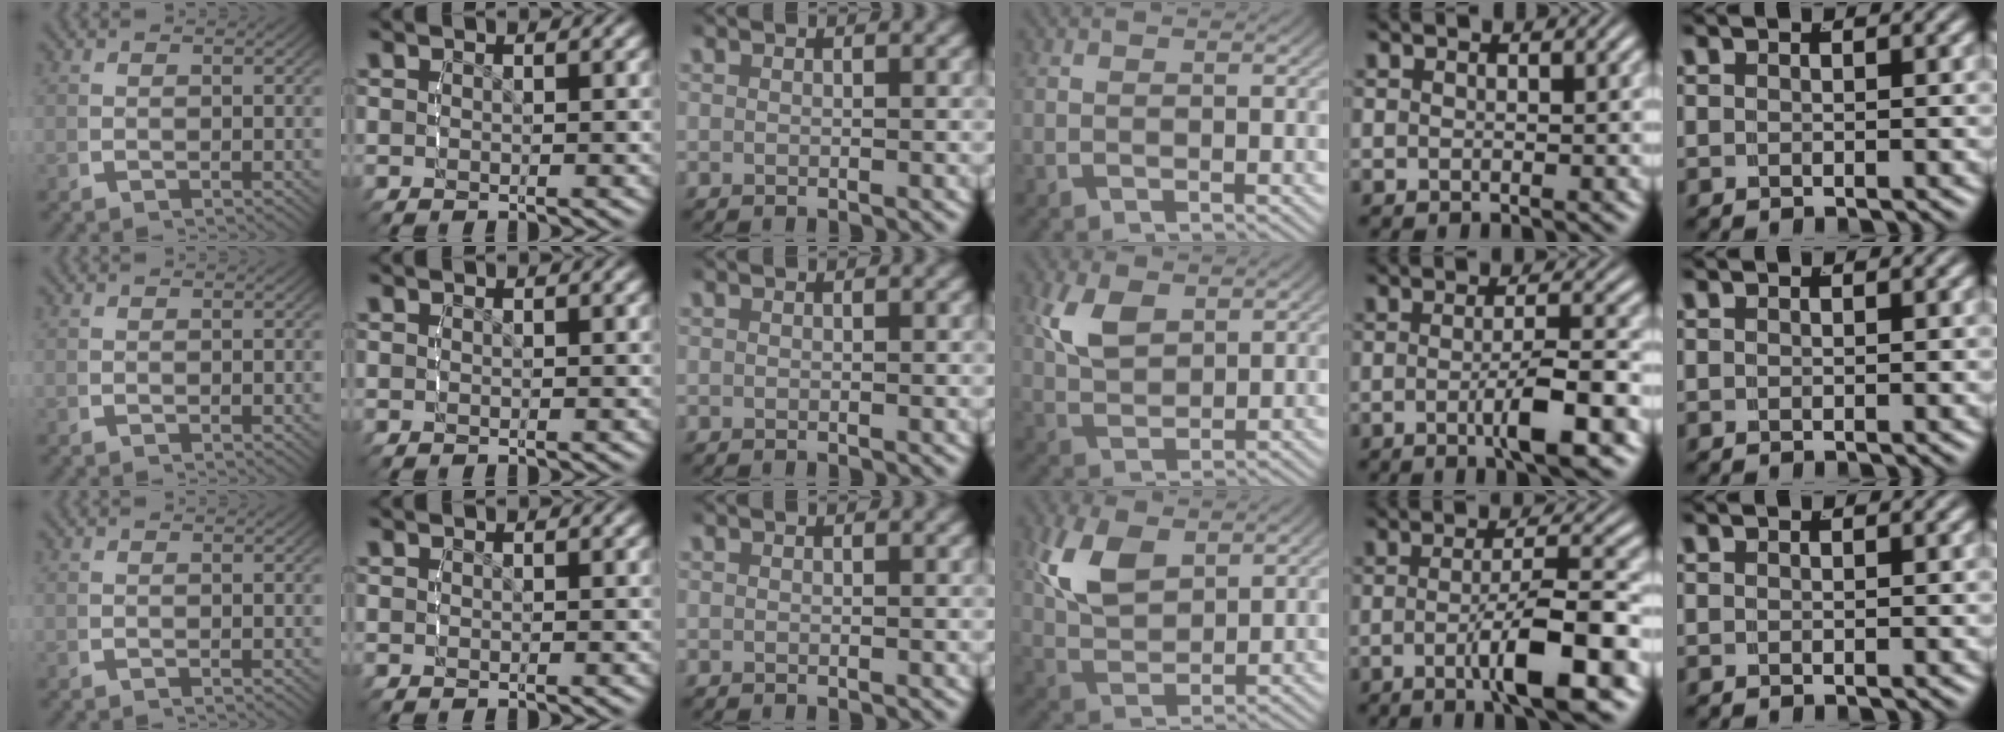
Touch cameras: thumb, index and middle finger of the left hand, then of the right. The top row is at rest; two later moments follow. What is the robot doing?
{"motion": "lift_and_place", "object": "bottle cap"}